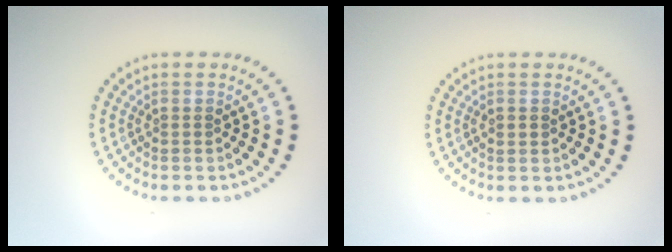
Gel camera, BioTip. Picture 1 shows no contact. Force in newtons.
{"total": 1.1, "press": 1.1, "slide": 0.1}